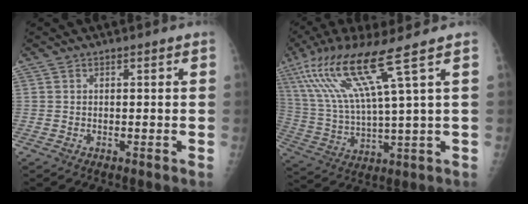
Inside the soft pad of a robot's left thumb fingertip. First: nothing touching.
{"total": 16.1, "force": [8.3, 0.2, 13.8], "torque": [-0.291, -0.025, 0.161]}